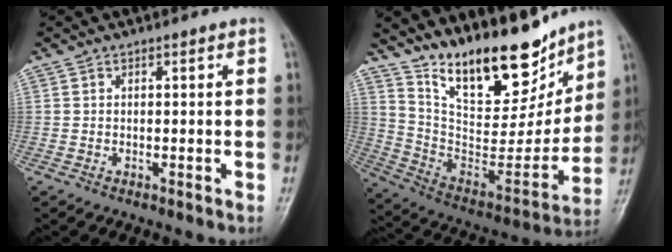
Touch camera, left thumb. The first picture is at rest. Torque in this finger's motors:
{"motor_torque": [0.48, 0.22, 0.76, -2.01, 0.27]}